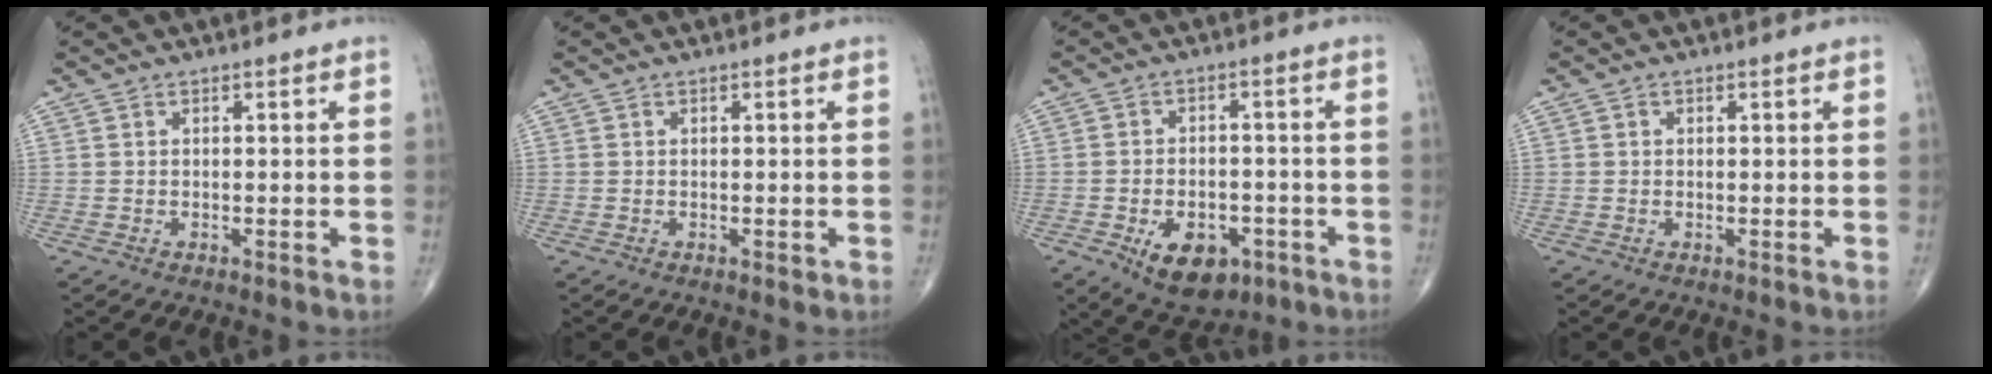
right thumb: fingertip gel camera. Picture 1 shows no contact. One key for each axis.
{"total": 0.5, "fx": -0.1, "fy": 0.4, "fz": 0.3, "tx": -0.004, "ty": -0.001, "tz": -0.002}
{"total": 10.6, "fx": -4.6, "fy": 6.6, "fz": 6.9, "tx": -0.085, "ty": 0.017, "tz": -0.060}
{"total": 0.6, "fx": 0.1, "fy": 0.6, "fz": 0.2, "tx": 0.002, "ty": 0.001, "tz": 0.000}